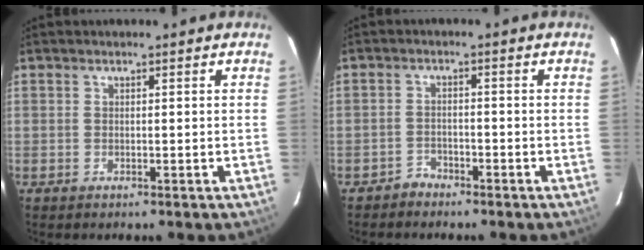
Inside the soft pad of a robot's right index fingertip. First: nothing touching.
{"total": 2.4, "force": [-2.1, 1.1, -0.2], "torque": [0.004, 0.007, -0.038]}